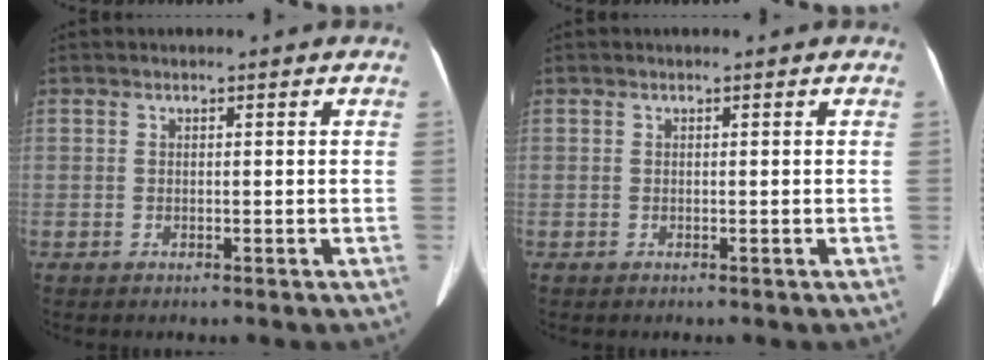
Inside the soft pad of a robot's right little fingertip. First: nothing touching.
{"total": 0.0}